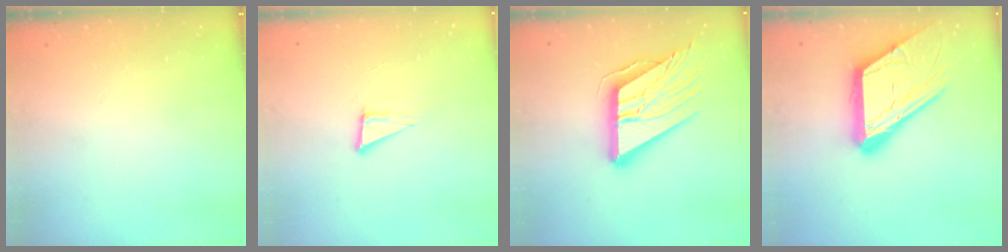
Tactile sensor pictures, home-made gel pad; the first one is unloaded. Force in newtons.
{"total": 4.9, "press": 3.8, "slide": 3.0}
{"total": 18.2, "press": 18.1, "slide": 2.0}
{"total": 18.5, "press": 18.4, "slide": 1.9}